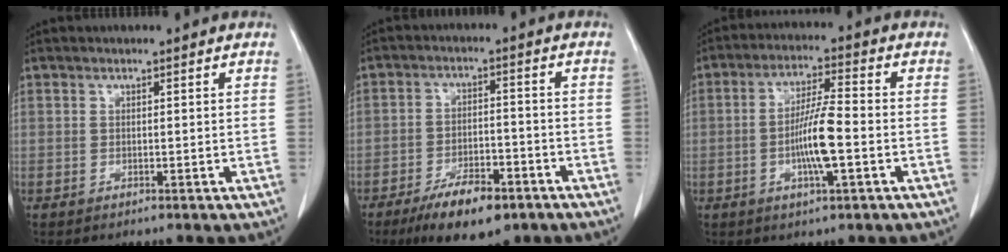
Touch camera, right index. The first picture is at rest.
{"total": 9.7, "force": [-6.3, 3.3, 6.5], "torque": [-0.110, -0.007, -0.102]}
{"total": 8.3, "force": [-1.9, 0.8, 8.0], "torque": [-0.153, 0.001, -0.039]}